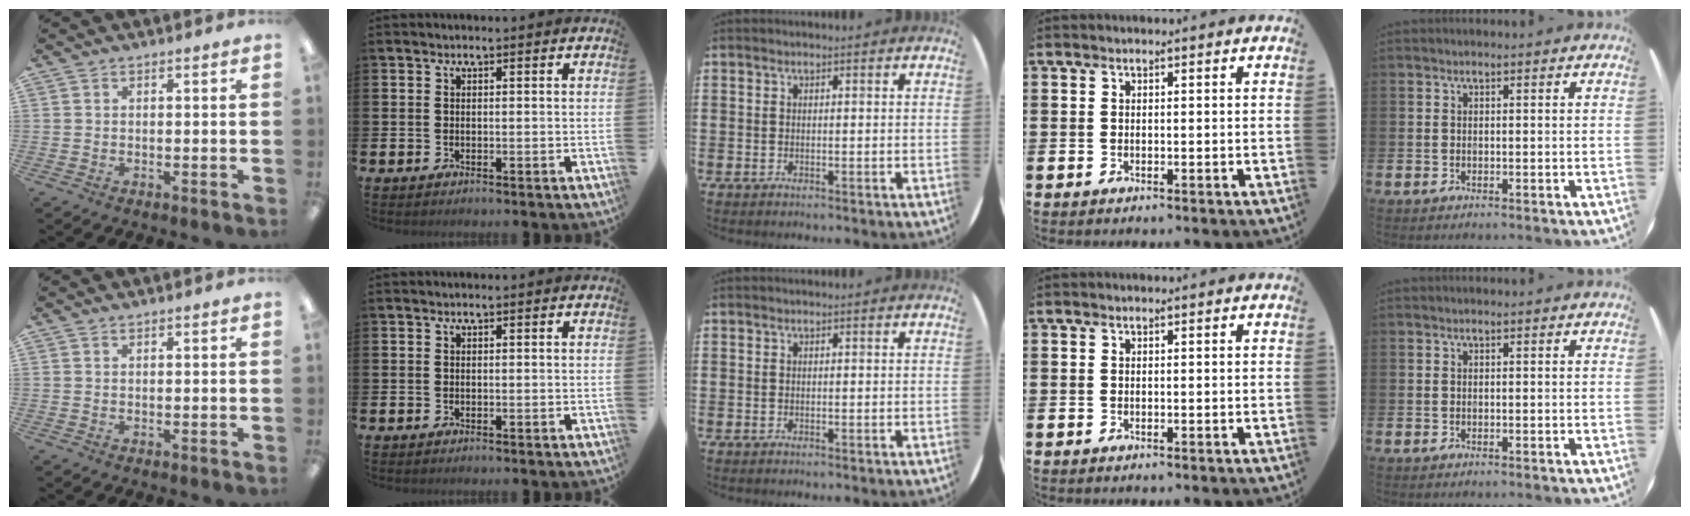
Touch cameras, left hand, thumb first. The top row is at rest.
{"thumb": {"total": 0.6, "force": [0.5, 0.1, 0.3], "torque": [-0.006, 0.001, 0.008]}}